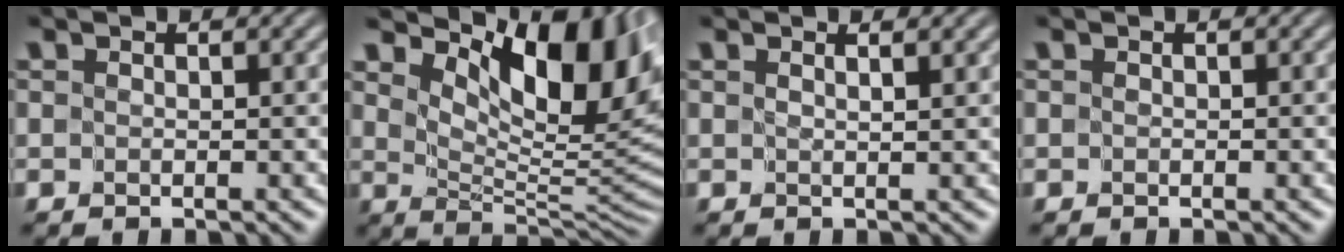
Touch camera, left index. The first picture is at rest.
{"total": 11.8, "force": [5.6, 4.8, 9.2], "torque": [-0.126, -0.001, 0.100]}
{"total": 0.9, "force": [0.8, -0.2, 0.3], "torque": [-0.006, -0.003, 0.009]}
{"total": 0.0}